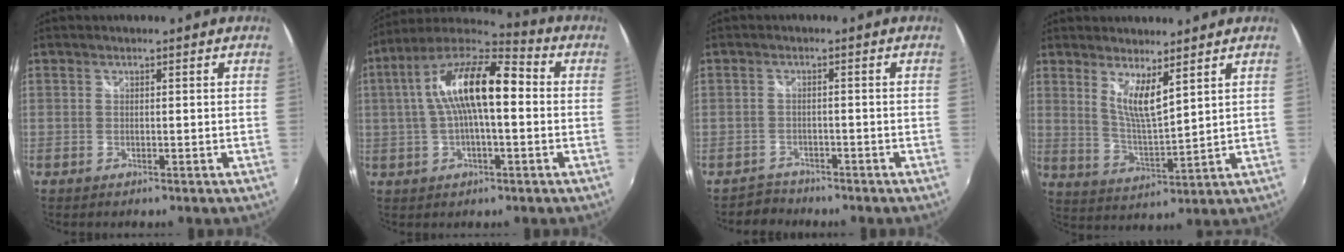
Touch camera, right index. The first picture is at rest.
{"total": 16.4, "force": [1.4, 5.4, 15.4], "torque": [-0.279, 0.024, 0.010]}
{"total": 2.9, "force": [-2.3, 1.7, -0.6], "torque": [0.002, 0.011, -0.042]}
{"total": 6.8, "force": [4.4, 1.1, 5.2], "torque": [-0.094, -0.015, 0.081]}